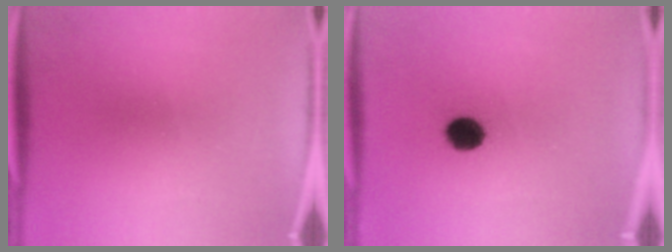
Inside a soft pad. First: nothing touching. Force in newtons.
{"total": 7.2}